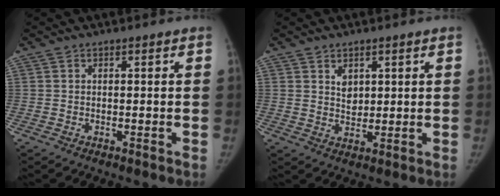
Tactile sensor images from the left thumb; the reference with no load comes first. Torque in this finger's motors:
{"motor_torque": [0.63, 0.44, 0.36, -0.41, 0.11]}